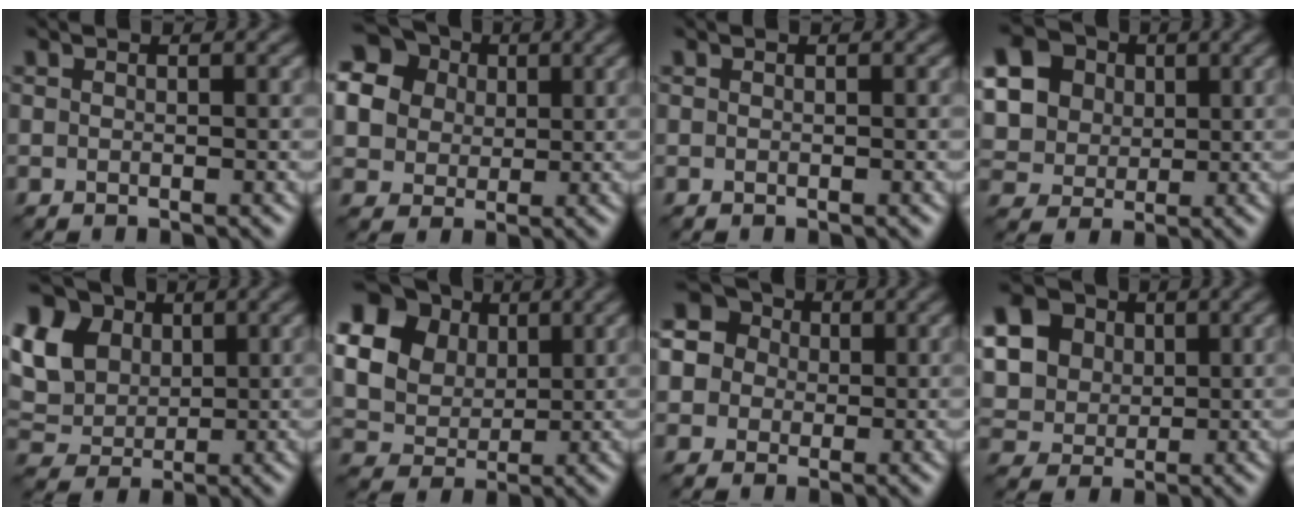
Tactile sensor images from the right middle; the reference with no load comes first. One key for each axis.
{"total": 15.4, "fx": 5.4, "fy": 13.1, "fz": 5.9, "tx": -0.178, "ty": 0.041, "tz": 0.083}
{"total": 0.0}
{"total": 12.9, "fx": 3.7, "fy": 11.3, "fz": 5.1, "tx": -0.156, "ty": 0.014, "tz": 0.070}
{"total": 13.2, "fx": 5.1, "fy": 10.0, "fz": 7.0, "tx": -0.184, "ty": 0.034, "tz": 0.094}
{"total": 19.7, "fx": 7.6, "fy": 16.3, "fz": 8.0, "tx": -0.232, "ty": 0.032, "tz": 0.121}
{"total": 9.3, "fx": 2.5, "fy": 8.3, "fz": 3.2, "tx": -0.090, "ty": 0.050, "tz": 0.023}
{"total": 11.6, "fx": 3.6, "fy": 9.9, "fz": 4.9, "tx": -0.139, "ty": 0.019, "tz": 0.073}